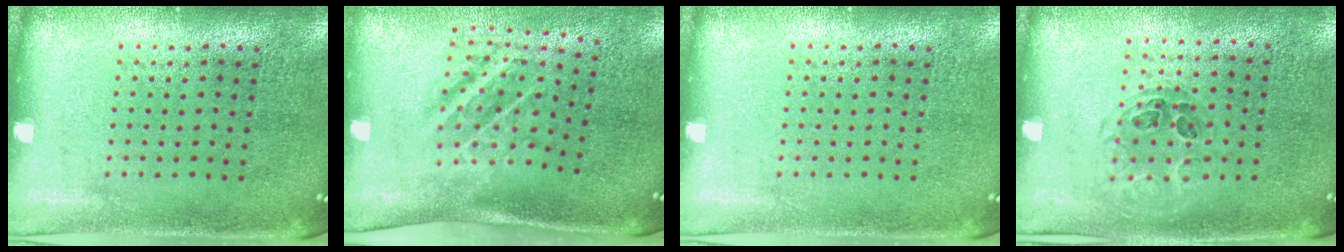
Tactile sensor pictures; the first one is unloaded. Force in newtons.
{"total": 1.8, "press": 1.2, "slide": 1.4}
{"total": 0.0}
{"total": 1.0, "press": 0.7, "slide": 0.6}